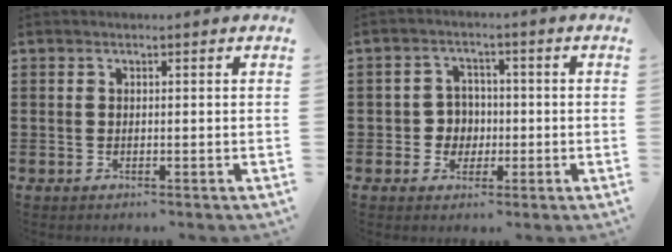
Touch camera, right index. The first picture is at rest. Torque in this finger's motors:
{"motor_torque": [0.64, 0.38, 0.03, 0.02]}